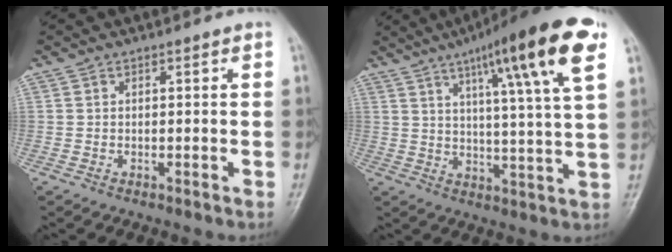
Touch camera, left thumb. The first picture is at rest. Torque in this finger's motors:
{"motor_torque": [0.71, 0.64, 1.68, -1.07, 0.28]}